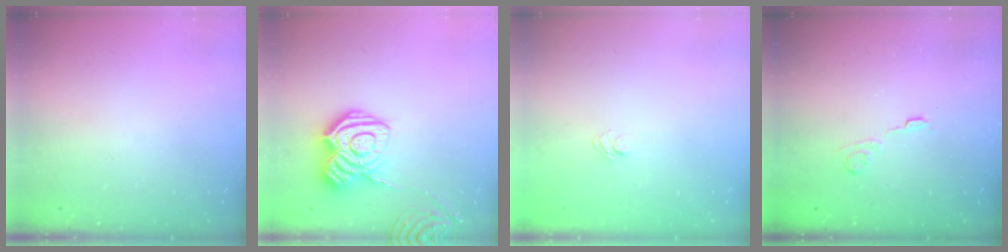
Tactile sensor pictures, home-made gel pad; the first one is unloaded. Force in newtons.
{"total": 13.3, "press": 13.3, "slide": 0.8}
{"total": 4.2, "press": 4.0, "slide": 1.2}
{"total": 3.5, "press": 3.2, "slide": 1.4}